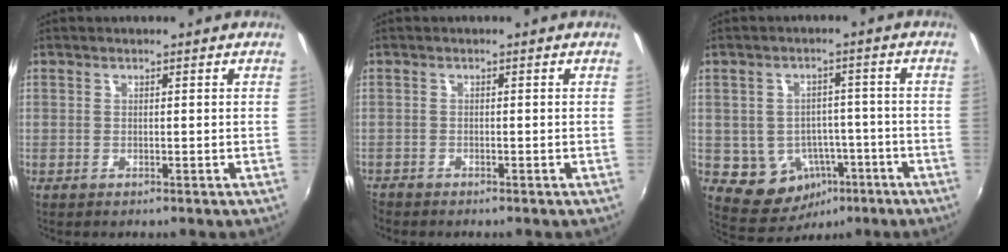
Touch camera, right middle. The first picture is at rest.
{"total": 1.6, "force": [-1.6, 0.4, 0.1], "torque": [-0.008, -0.008, -0.034]}
{"total": 9.5, "force": [-3.7, 8.0, 3.5], "torque": [-0.080, 0.016, -0.026]}